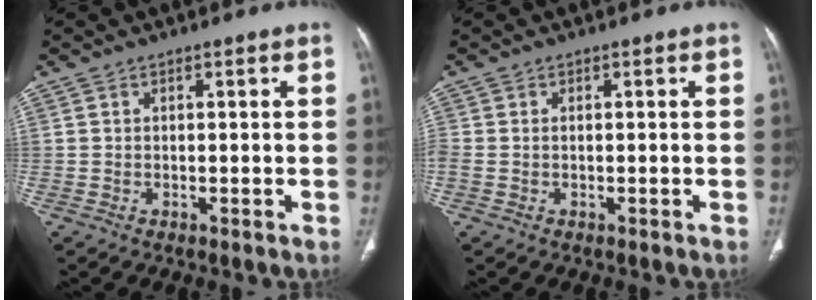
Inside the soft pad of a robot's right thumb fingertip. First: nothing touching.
{"total": 1.3, "force": [-0.1, 0.9, 1.0], "torque": [-0.034, 0.003, -0.002]}